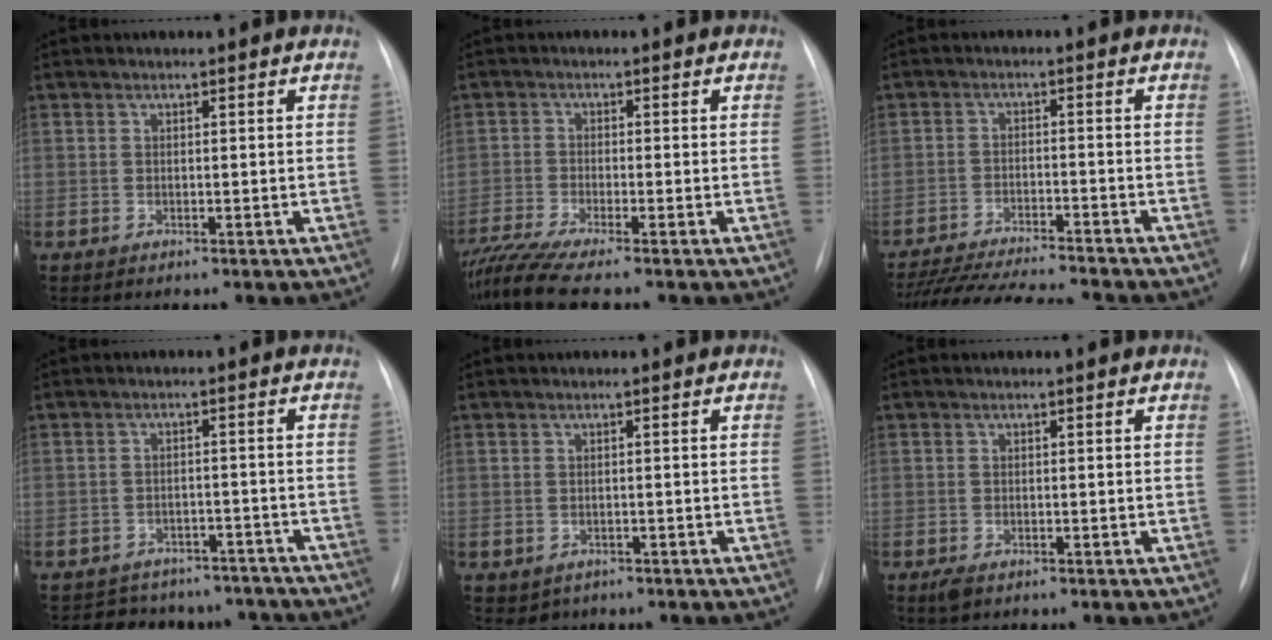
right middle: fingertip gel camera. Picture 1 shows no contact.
{"total": 7.6, "force": [-6.5, -1.2, 3.7], "torque": [-0.070, -0.019, -0.115]}
{"total": 15.9, "force": [-14.5, 0.9, 6.6], "torque": [-0.117, -0.027, -0.220]}
{"total": 11.0, "force": [-9.8, 4.9, 0.8], "torque": [-0.004, 0.027, -0.114]}
{"total": 2.2, "force": [-1.0, 1.9, 0.4], "torque": [-0.006, 0.004, -0.007]}
{"total": 1.6, "force": [-1.0, 0.8, 1.0], "torque": [-0.021, -0.002, -0.012]}